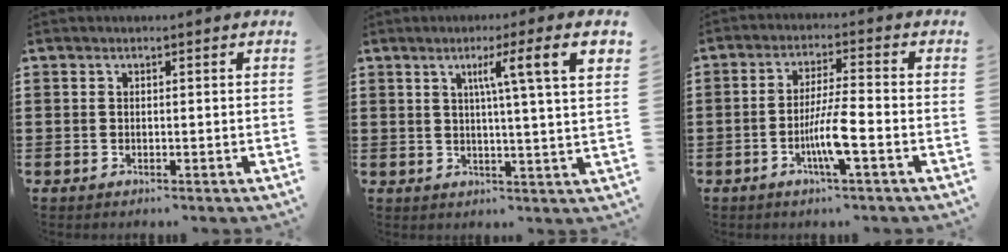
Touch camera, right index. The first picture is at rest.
{"total": 7.2, "force": [2.6, -0.6, 6.7], "torque": [-0.119, -0.009, 0.034]}
{"total": 6.6, "force": [-2.4, 0.4, 6.1], "torque": [-0.122, -0.012, -0.049]}